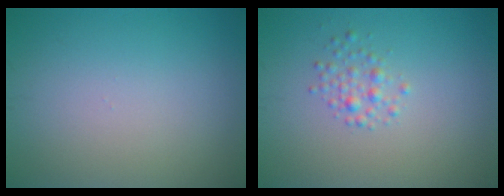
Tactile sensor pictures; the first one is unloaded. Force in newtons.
{"total": 1.6, "press": 1.6, "slide": 0.1}